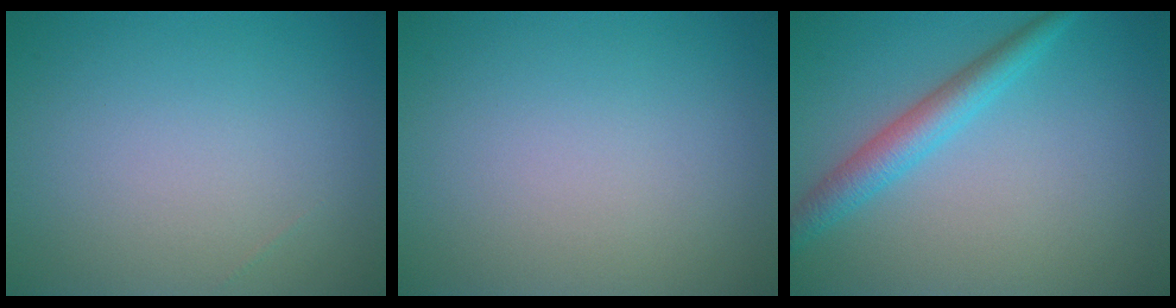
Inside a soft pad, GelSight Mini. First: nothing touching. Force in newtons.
{"total": 0.0}
{"total": 3.3, "press": 3.3, "slide": 0.1}